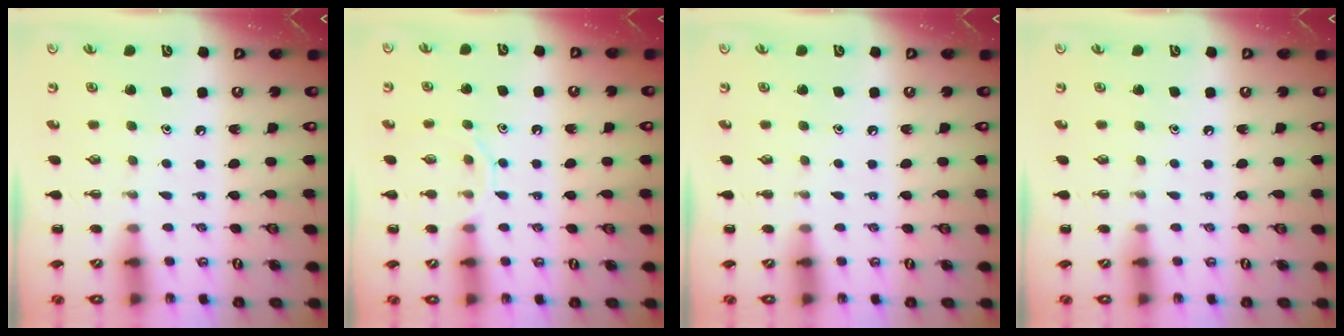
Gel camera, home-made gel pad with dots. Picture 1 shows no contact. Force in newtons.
{"total": 8.3, "press": 8.2, "slide": 1.3}
{"total": 0.0}
{"total": 0.0}